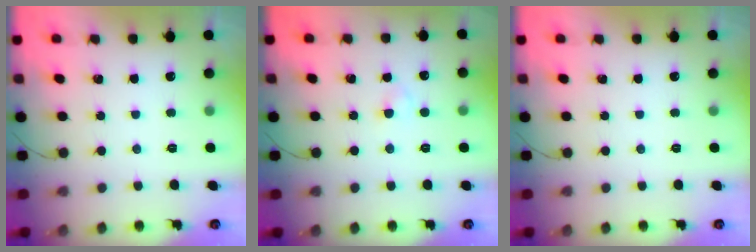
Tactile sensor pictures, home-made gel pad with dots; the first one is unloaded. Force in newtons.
{"total": 1.9, "press": 1.6, "slide": 1.0}
{"total": 0.0}